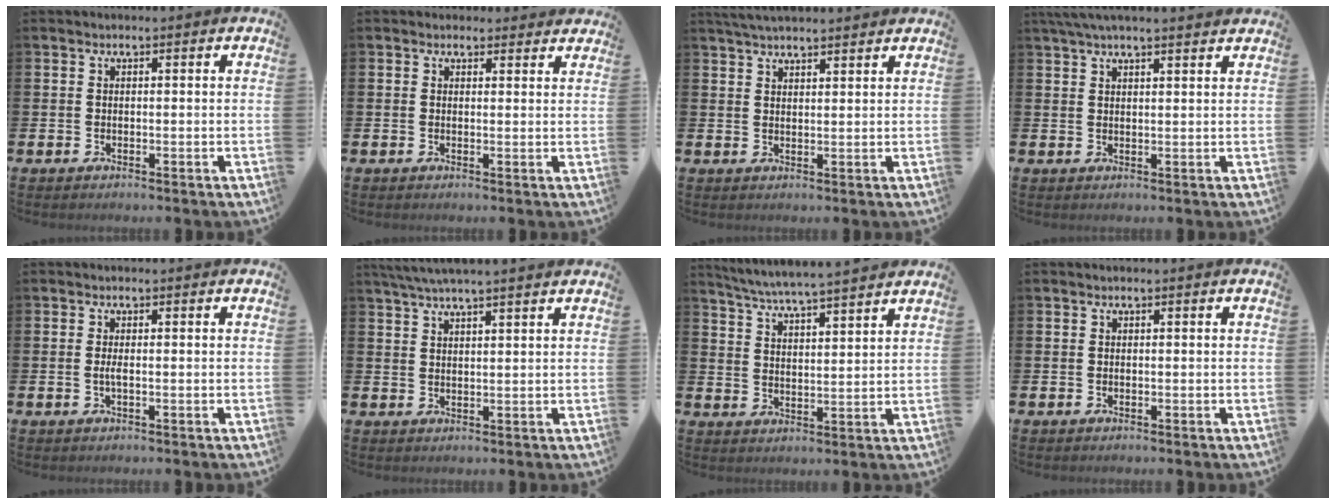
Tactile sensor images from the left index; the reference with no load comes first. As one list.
[{"total": 1.6, "force": [1.5, 0.5, -0.2], "torque": [0.012, -0.005, 0.025]}, {"total": 3.5, "force": [3.3, 0.4, 0.9], "torque": [-0.020, -0.009, 0.061]}, {"total": 3.6, "force": [3.2, 0.0, 1.6], "torque": [-0.036, -0.006, 0.059]}, {"total": 1.1, "force": [-0.2, 0.2, 1.1], "torque": [-0.023, 0.002, -0.003]}, {"total": 3.9, "force": [3.6, -0.2, 1.6], "torque": [-0.044, -0.005, 0.068]}, {"total": 5.7, "force": [5.6, -0.5, 1.3], "torque": [-0.046, -0.036, 0.097]}, {"total": 0.0}]